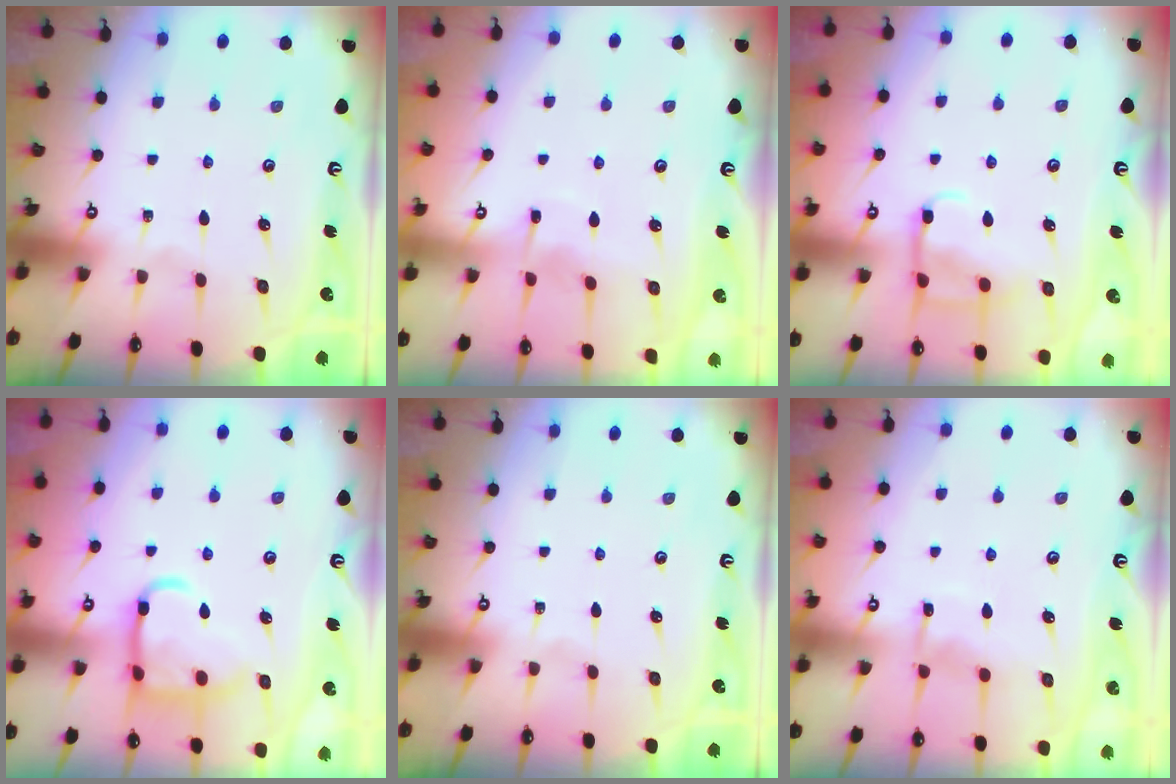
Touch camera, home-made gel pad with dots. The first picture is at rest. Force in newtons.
{"total": 2.9, "press": 2.9, "slide": 0.4}
{"total": 10.3, "press": 10.3, "slide": 0.9}
{"total": 13.5, "press": 13.5, "slide": 1.3}
{"total": 0.0}
{"total": 6.5, "press": 6.5, "slide": 0.8}